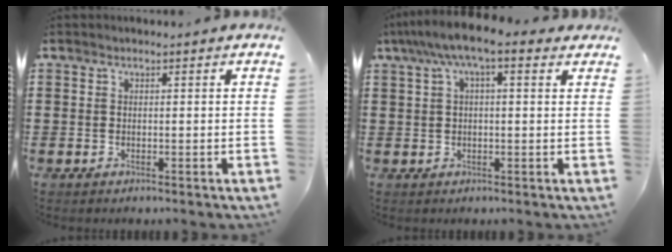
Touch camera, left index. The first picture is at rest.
{"total": 6.2, "force": [3.2, 1.4, 5.2], "torque": [-0.105, 0.006, 0.054]}